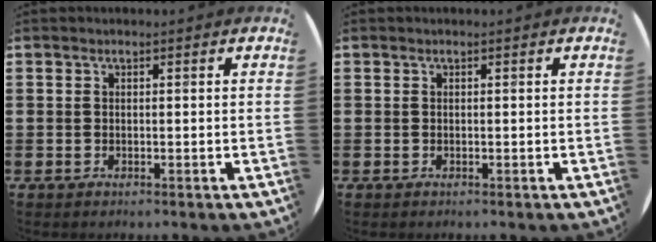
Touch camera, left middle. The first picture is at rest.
{"total": 0.0}